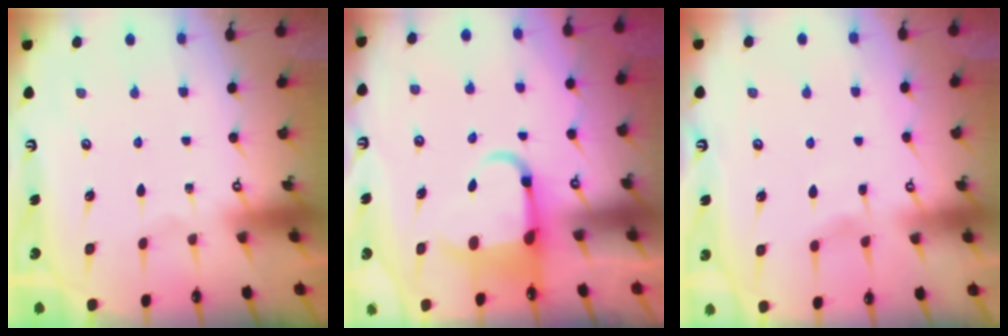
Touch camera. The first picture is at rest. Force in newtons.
{"total": 6.1, "press": 5.9, "slide": 1.3}
{"total": 3.4, "press": 3.3, "slide": 0.4}